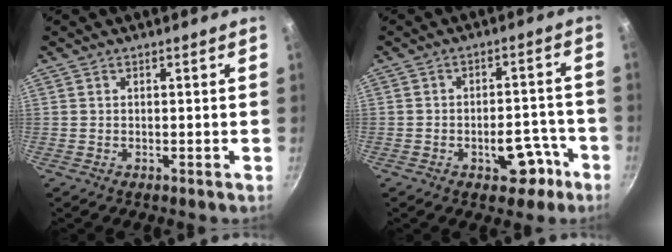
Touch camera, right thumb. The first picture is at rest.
{"total": 8.0, "force": [-4.1, 4.6, 5.1], "torque": [-0.044, 0.045, -0.048]}